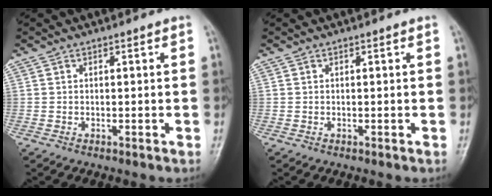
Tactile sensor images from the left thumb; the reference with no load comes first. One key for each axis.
{"total": 0.0}